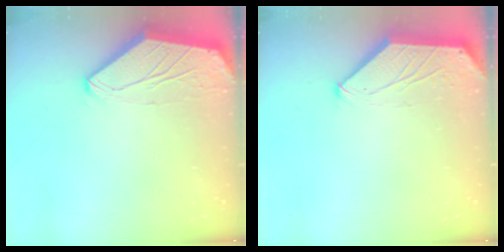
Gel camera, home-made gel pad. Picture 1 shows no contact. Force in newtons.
{"total": 0.0}